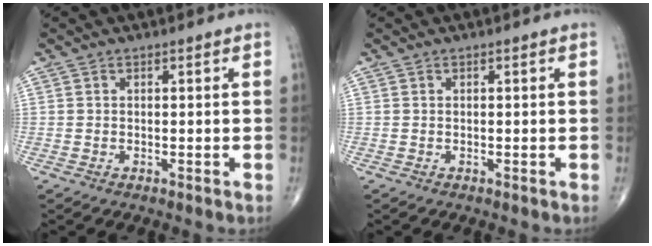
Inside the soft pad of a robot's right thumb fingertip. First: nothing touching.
{"total": 0.0}